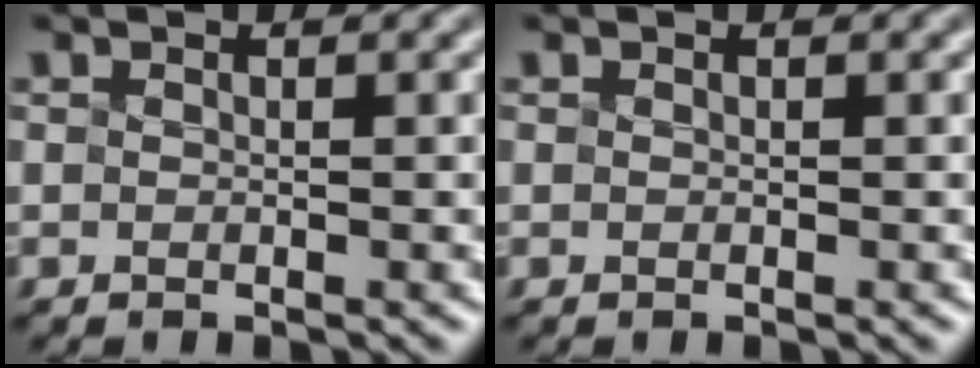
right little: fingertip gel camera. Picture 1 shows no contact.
{"total": 0.0}